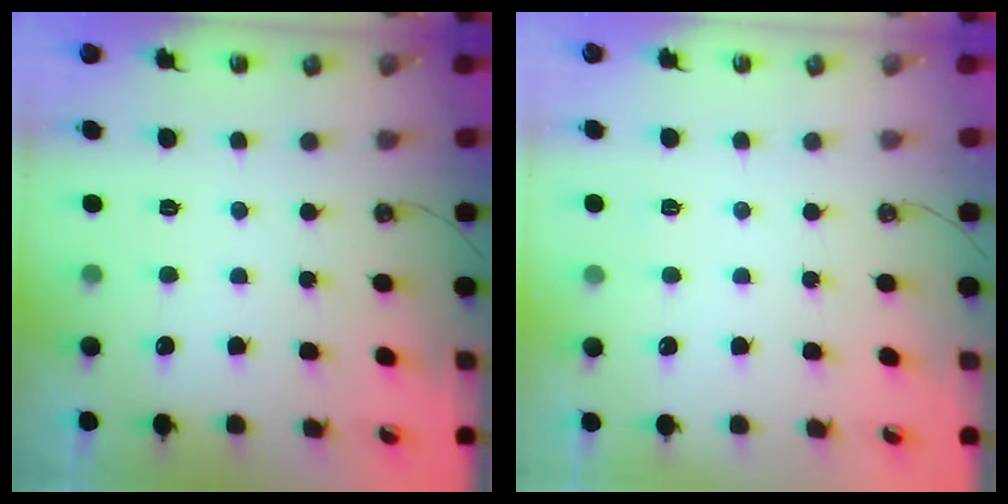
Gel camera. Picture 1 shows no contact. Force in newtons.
{"total": 2.5, "press": 2.5, "slide": 0.4}